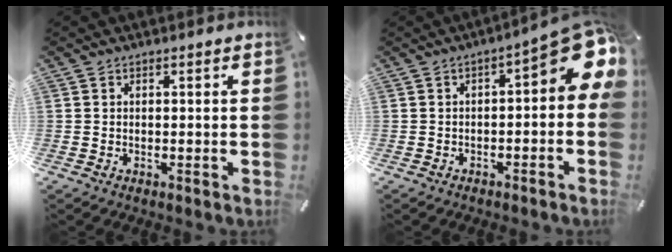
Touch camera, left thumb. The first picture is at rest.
{"total": 10.5, "force": [2.9, 4.2, 9.2], "torque": [-0.110, -0.026, 0.048]}